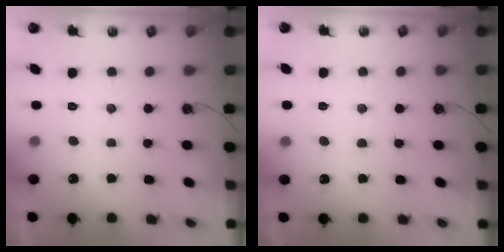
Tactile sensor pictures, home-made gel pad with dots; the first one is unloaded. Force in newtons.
{"total": 3.4, "press": 3.3, "slide": 0.5}